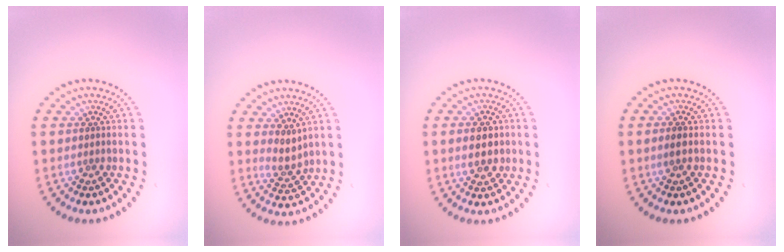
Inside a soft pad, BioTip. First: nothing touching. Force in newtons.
{"total": 1.9, "press": 1.4, "slide": 1.2}
{"total": 2.6, "press": 2.6, "slide": 0.2}
{"total": 0.8, "press": 0.7, "slide": 0.3}